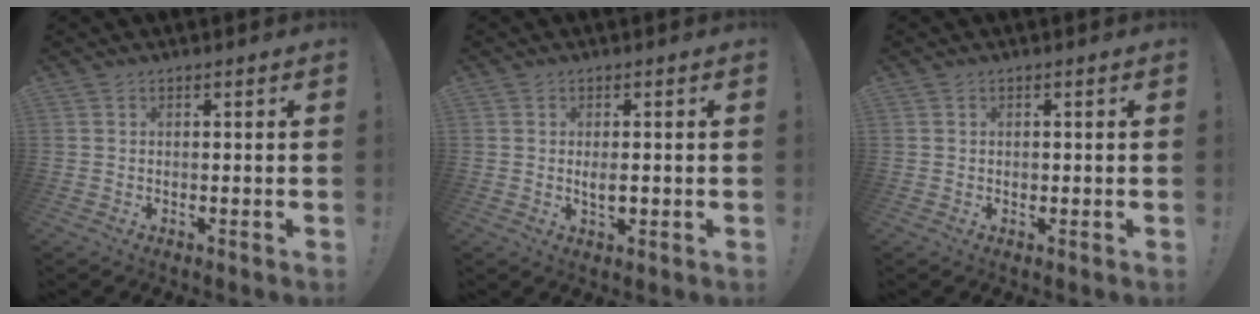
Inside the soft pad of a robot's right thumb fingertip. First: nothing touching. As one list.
[{"total": 2.5, "force": [-0.1, 1.0, 2.3], "torque": [-0.029, -0.002, -0.006]}, {"total": 0.7, "force": [-0.2, 0.6, 0.1], "torque": [-0.003, 0.002, -0.005]}]